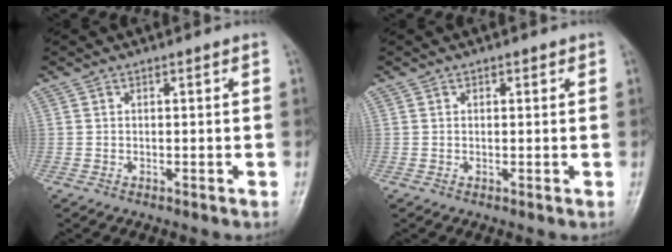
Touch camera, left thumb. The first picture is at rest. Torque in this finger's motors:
{"motor_torque": [-0.11, 0.00, -0.30, -0.28, 0.03]}